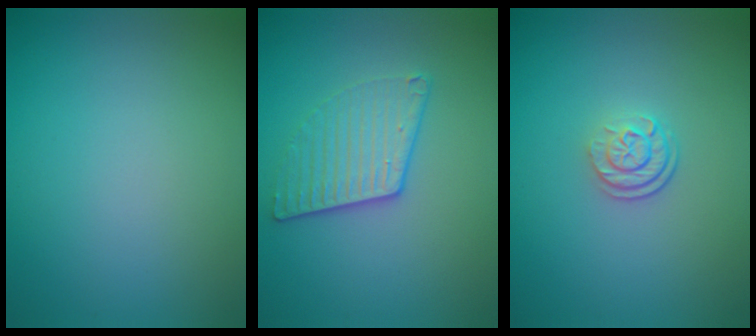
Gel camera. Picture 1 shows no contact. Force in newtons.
{"total": 2.8, "press": 2.3, "slide": 1.6}
{"total": 2.4, "press": 1.7, "slide": 1.7}